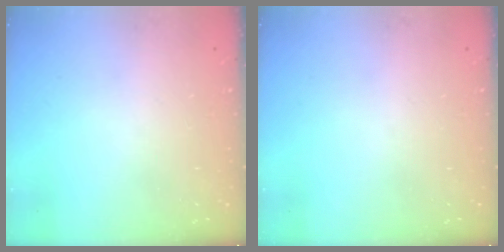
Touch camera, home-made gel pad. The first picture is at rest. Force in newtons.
{"total": 0.0}